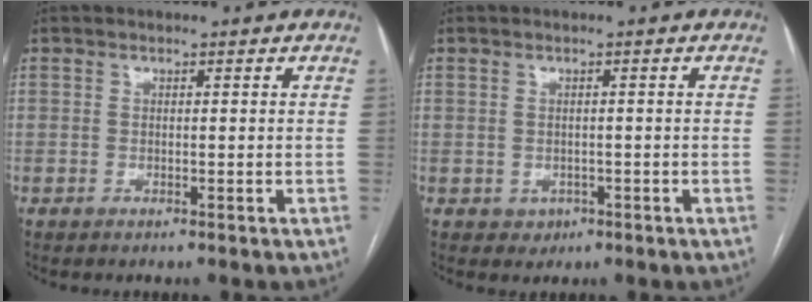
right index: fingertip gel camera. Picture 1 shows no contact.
{"total": 1.6, "force": [-0.6, 1.4, 0.4], "torque": [-0.003, 0.003, -0.002]}